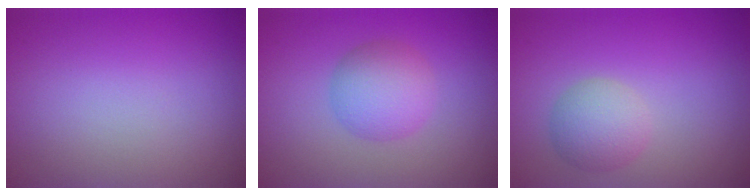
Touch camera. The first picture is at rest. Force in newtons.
{"total": 3.9, "press": 3.9, "slide": 0.1}
{"total": 3.0, "press": 3.0, "slide": 0.0}